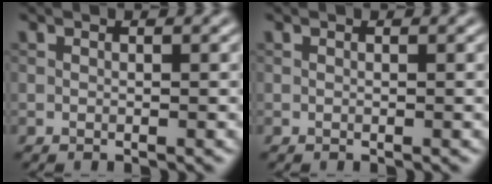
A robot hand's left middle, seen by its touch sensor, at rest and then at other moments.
{"total": 0.0}